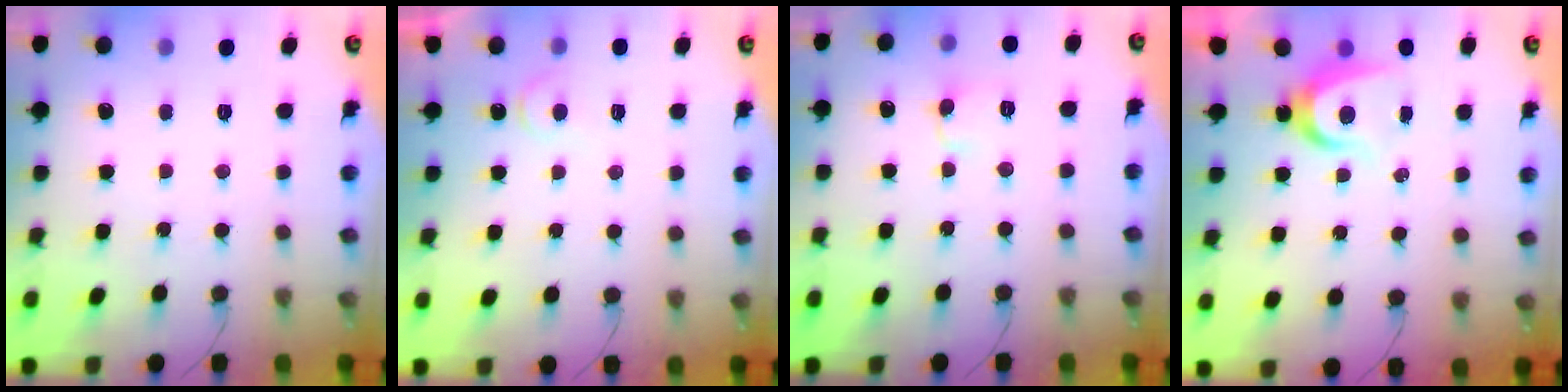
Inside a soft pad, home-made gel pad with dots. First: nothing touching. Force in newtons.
{"total": 4.0, "press": 3.9, "slide": 0.3}
{"total": 4.8, "press": 4.8, "slide": 0.3}
{"total": 6.3, "press": 6.3, "slide": 0.5}